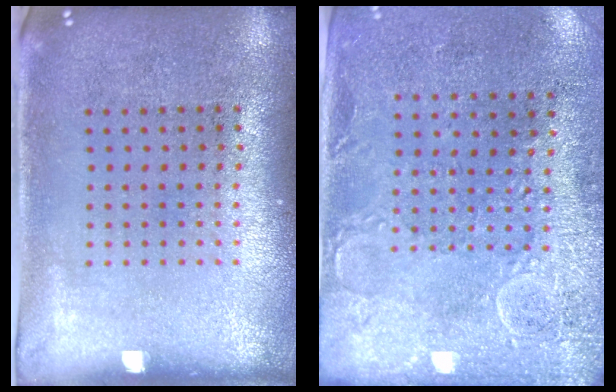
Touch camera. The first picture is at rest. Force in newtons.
{"total": 2.9, "press": 2.4, "slide": 1.7}